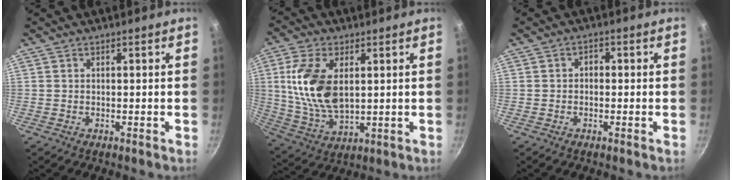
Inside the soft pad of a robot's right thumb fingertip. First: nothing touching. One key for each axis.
{"total": 14.6, "fx": 2.8, "fy": 8.2, "fz": 11.7, "tx": -0.219, "ty": -0.015, "tz": 0.062}
{"total": 1.8, "fx": -0.3, "fy": 1.4, "fz": 1.1, "tx": -0.014, "ty": 0.008, "tz": -0.007}